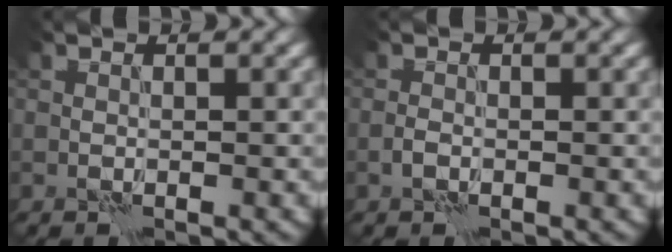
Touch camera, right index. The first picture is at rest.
{"total": 0.8, "force": [-0.4, 0.5, 0.5], "torque": [-0.011, 0.002, -0.010]}